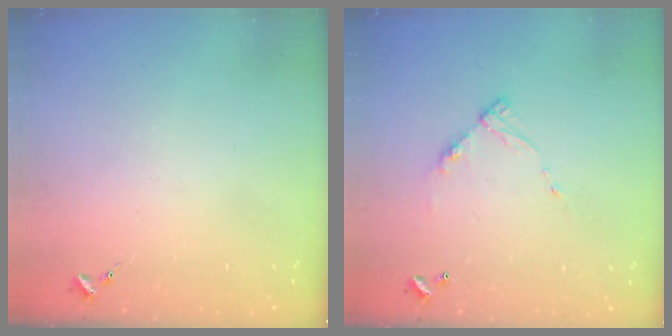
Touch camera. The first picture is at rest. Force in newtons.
{"total": 8.8, "press": 8.8, "slide": 0.5}